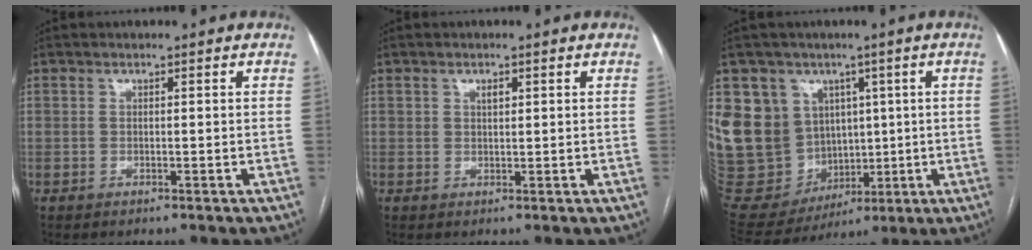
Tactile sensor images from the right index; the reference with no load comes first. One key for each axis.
{"total": 1.3, "fx": 0.5, "fy": 0.8, "fz": 0.8, "tx": -0.014, "ty": 0.000, "tz": 0.010}
{"total": 19.7, "fx": 5.0, "fy": 17.6, "fz": 7.3, "tx": -0.196, "ty": 0.058, "tz": 0.129}